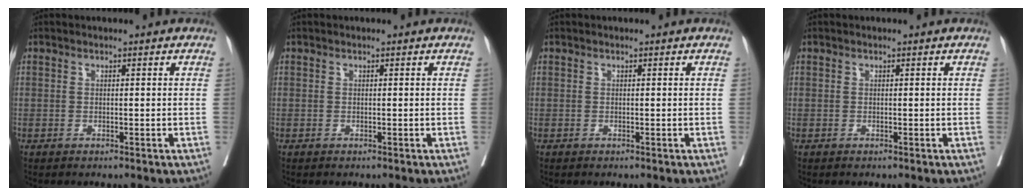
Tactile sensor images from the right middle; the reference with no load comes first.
{"total": 0.0}
{"total": 0.0}
{"total": 0.0}